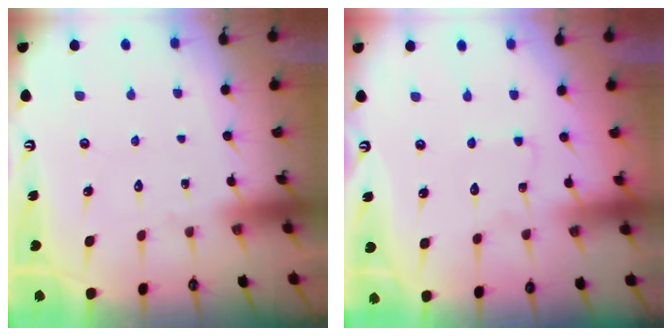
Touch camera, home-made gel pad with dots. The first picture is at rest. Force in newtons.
{"total": 1.8, "press": 1.8, "slide": 0.1}